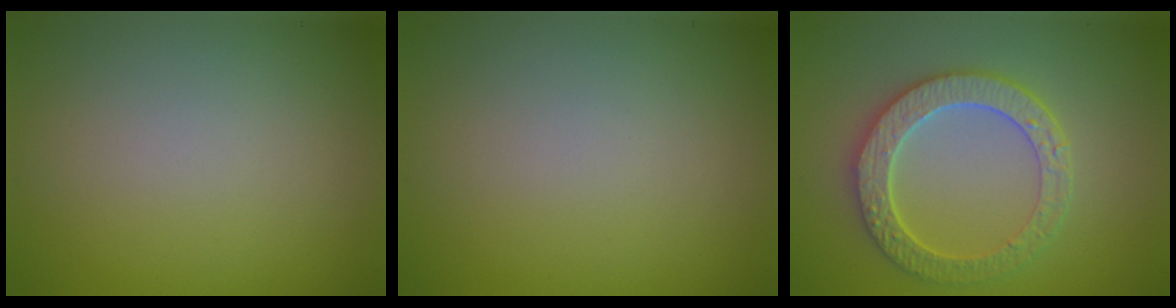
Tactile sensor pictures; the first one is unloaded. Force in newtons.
{"total": 0.0}
{"total": 5.0, "press": 4.4, "slide": 2.4}